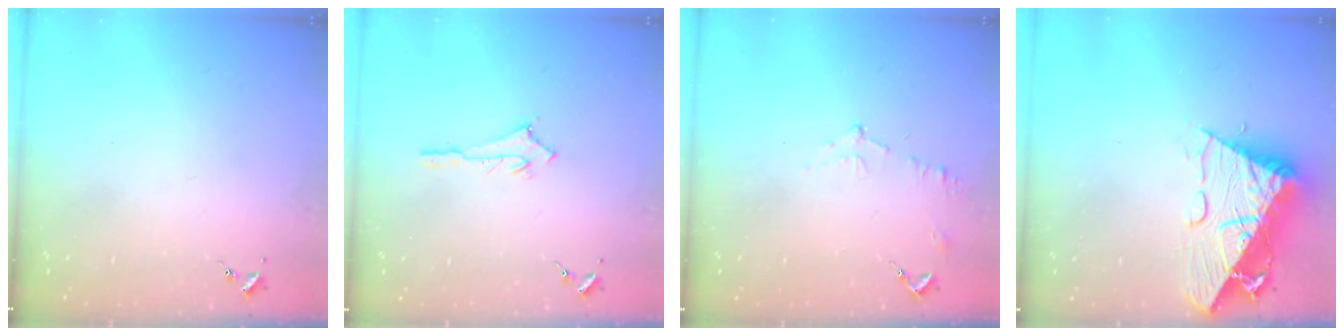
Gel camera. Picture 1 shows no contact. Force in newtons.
{"total": 2.5, "press": 2.5, "slide": 0.2}
{"total": 6.0, "press": 5.9, "slide": 0.7}
{"total": 17.8, "press": 17.7, "slide": 1.8}